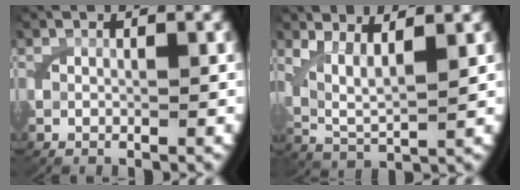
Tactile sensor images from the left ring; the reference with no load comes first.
{"total": 5.5, "force": [2.0, 3.1, 4.1], "torque": [-0.094, -0.023, 0.044]}